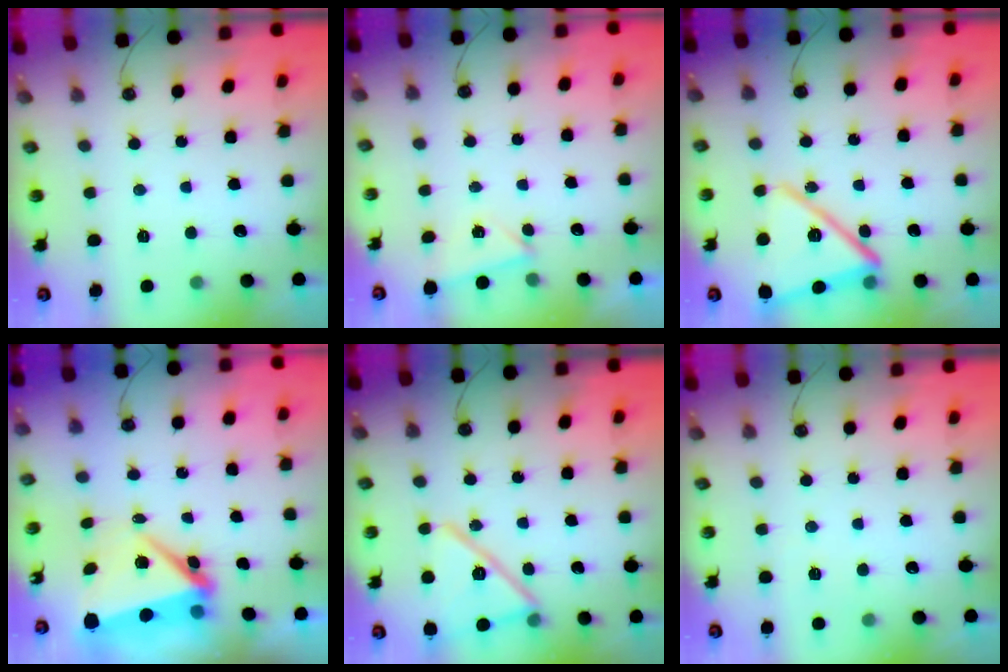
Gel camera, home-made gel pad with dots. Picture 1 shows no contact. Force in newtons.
{"total": 1.8, "press": 1.4, "slide": 1.2}
{"total": 17.9, "press": 17.7, "slide": 2.6}
{"total": 9.3, "press": 8.2, "slide": 4.3}
{"total": 17.8, "press": 17.7, "slide": 2.4}
{"total": 1.7, "press": 1.7, "slide": 0.4}